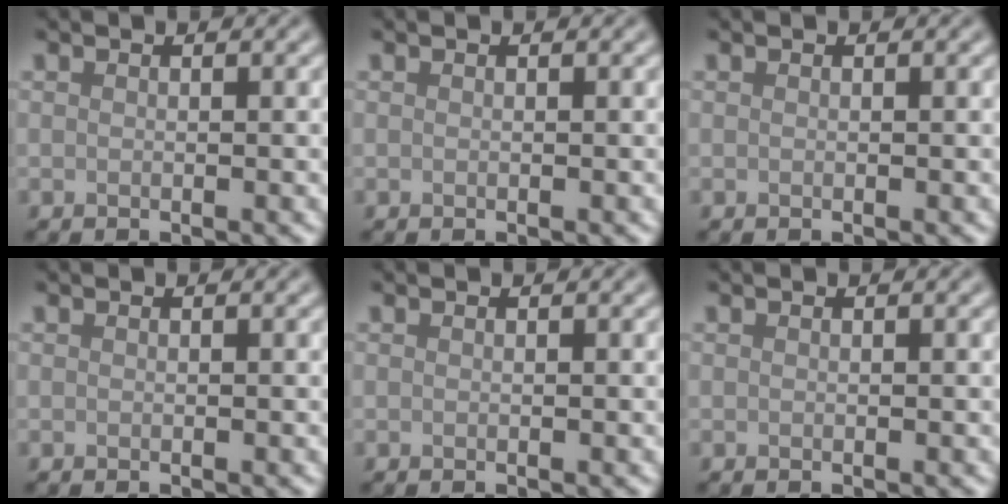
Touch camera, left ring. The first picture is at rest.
{"total": 0.0}
{"total": 0.0}
{"total": 0.0}
{"total": 0.0}
{"total": 0.0}